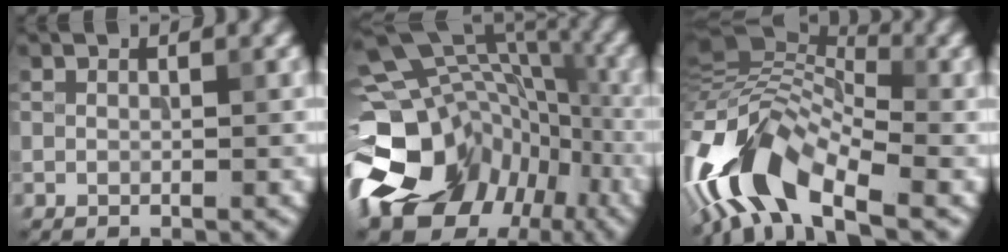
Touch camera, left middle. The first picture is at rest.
{"total": 16.6, "force": [-6.2, 13.1, 8.1], "torque": [-0.165, 0.004, -0.092]}
{"total": 9.9, "force": [-4.4, 5.0, 7.4], "torque": [-0.127, 0.018, -0.097]}